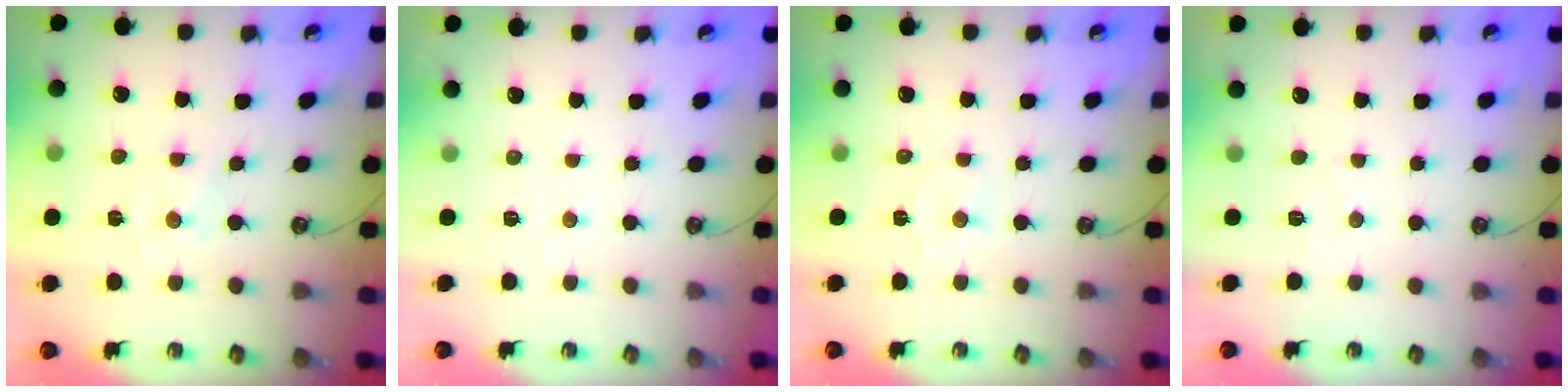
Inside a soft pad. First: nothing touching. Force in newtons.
{"total": 2.7, "press": 2.7, "slide": 0.3}
{"total": 5.6, "press": 5.5, "slide": 0.4}
{"total": 3.8, "press": 3.8, "slide": 0.5}